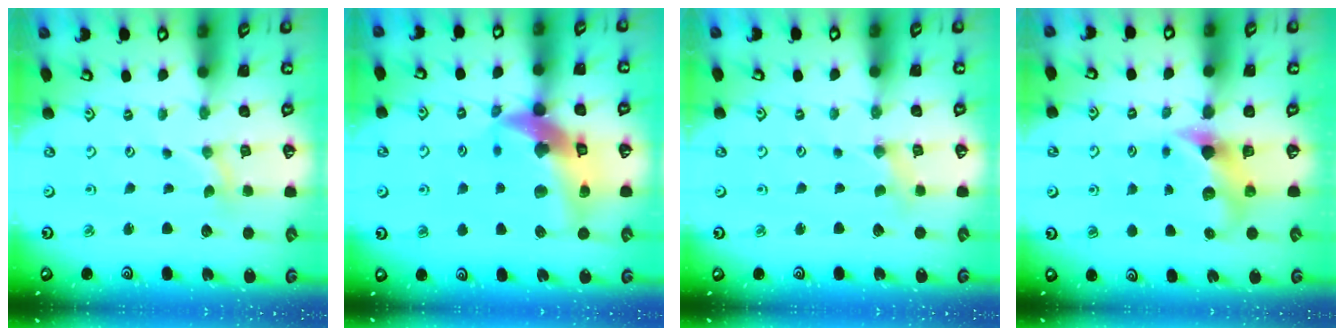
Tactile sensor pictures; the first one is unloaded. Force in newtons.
{"total": 17.4, "press": 17.2, "slide": 2.4}
{"total": 0.0}
{"total": 7.6, "press": 7.5, "slide": 1.0}